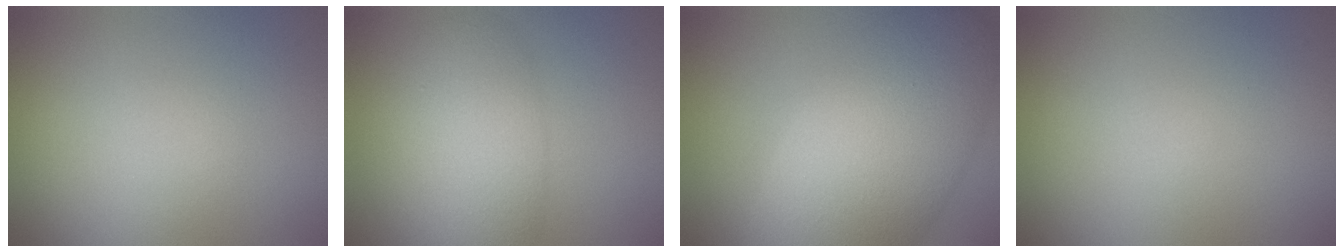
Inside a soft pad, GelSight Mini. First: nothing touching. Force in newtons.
{"total": 5.6, "press": 5.6, "slide": 0.2}
{"total": 11.1, "press": 11.1, "slide": 0.7}
{"total": 0.0}